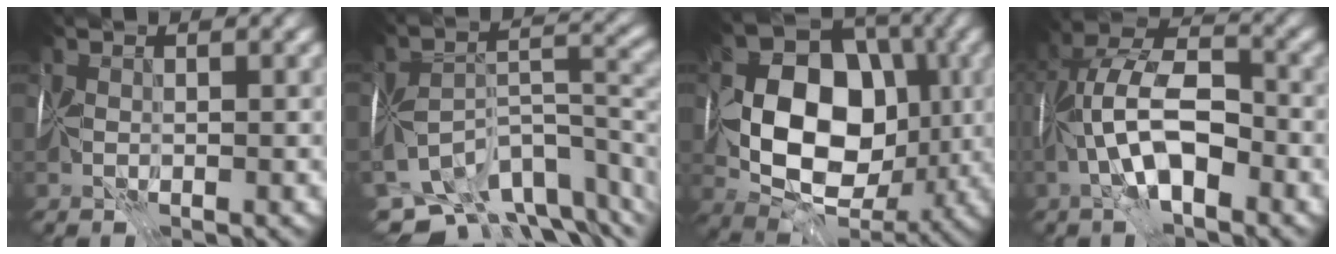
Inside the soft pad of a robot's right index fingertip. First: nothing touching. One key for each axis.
{"total": 10.2, "fx": -7.0, "fy": 4.9, "fz": 5.7, "tx": -0.092, "ty": 0.004, "tz": -0.109}
{"total": 12.4, "fx": -0.1, "fy": 9.0, "fz": 8.4, "tx": -0.117, "ty": 0.004, "tz": 0.000}
{"total": 8.3, "fx": -2.2, "fy": 3.7, "fz": 7.1, "tx": -0.135, "ty": 0.025, "tz": -0.047}